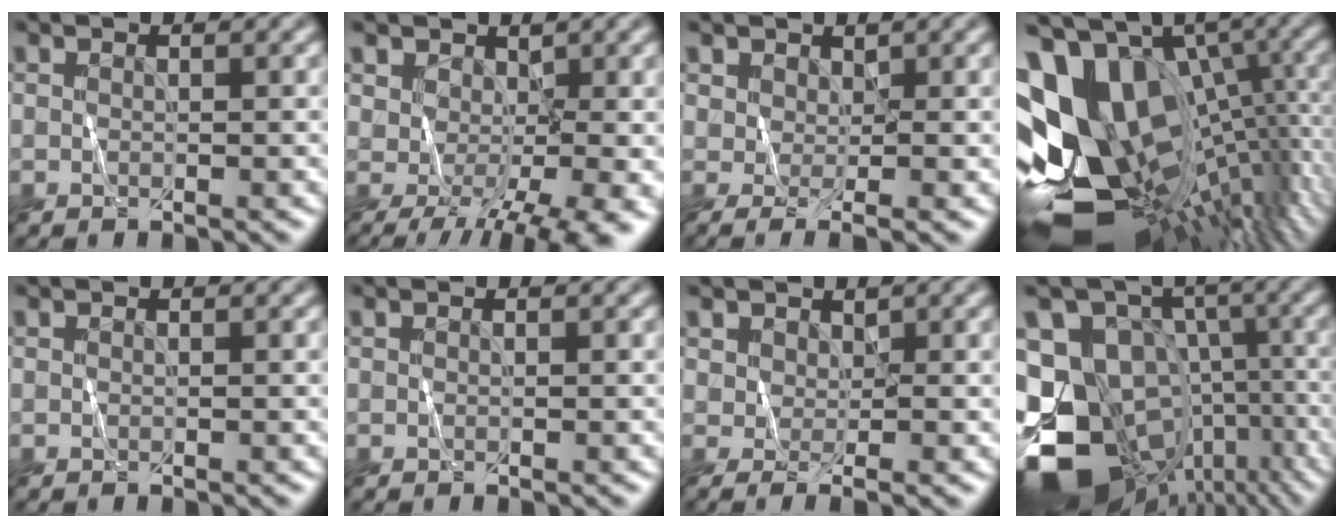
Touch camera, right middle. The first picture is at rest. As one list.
[{"total": 8.8, "force": [-1.4, 5.0, 7.1], "torque": [-0.086, -0.007, -0.009]}, {"total": 2.8, "force": [0.5, 1.5, 2.3], "torque": [-0.043, -0.001, 0.010]}, {"total": 17.0, "force": [0.0, 10.7, 13.2], "torque": [-0.214, -0.010, 0.023]}, {"total": 0.0}, {"total": 0.0}, {"total": 2.3, "force": [0.6, 1.3, 1.7], "torque": [-0.033, 0.000, 0.012]}, {"total": 19.5, "force": [-8.3, 14.8, 9.7], "torque": [-0.204, -0.031, -0.113]}]